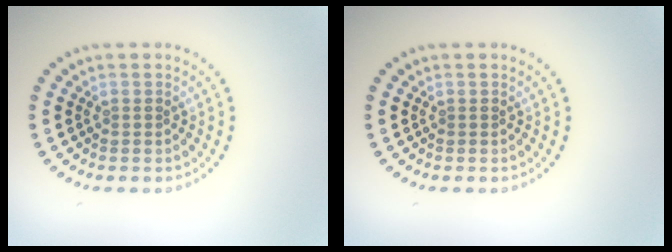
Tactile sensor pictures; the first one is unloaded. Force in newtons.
{"total": 0.0}